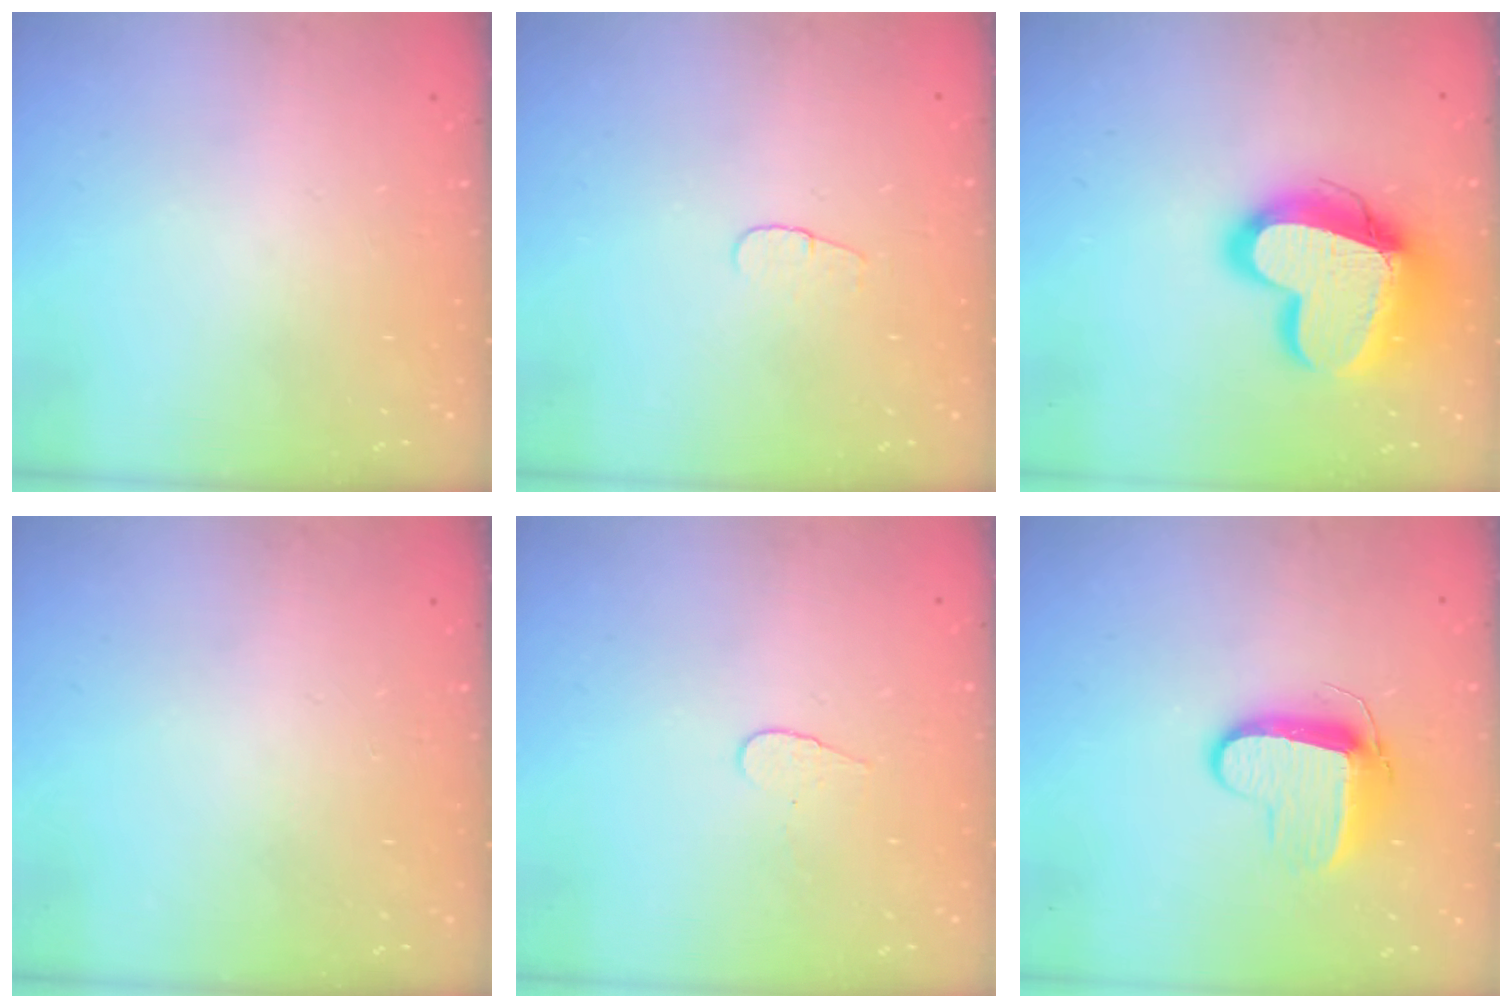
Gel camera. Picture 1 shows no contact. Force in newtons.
{"total": 3.6, "press": 3.6, "slide": 0.4}
{"total": 19.4, "press": 19.3, "slide": 1.7}
{"total": 0.0}
{"total": 3.6, "press": 3.6, "slide": 0.3}
{"total": 9.7, "press": 9.7, "slide": 0.4}